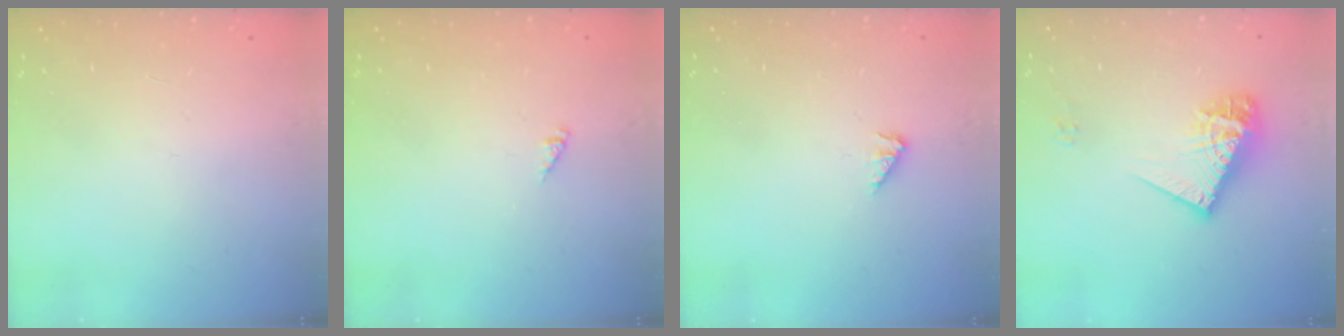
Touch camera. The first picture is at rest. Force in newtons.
{"total": 0.0}
{"total": 2.2, "press": 2.1, "slide": 0.5}
{"total": 13.3, "press": 13.2, "slide": 1.1}